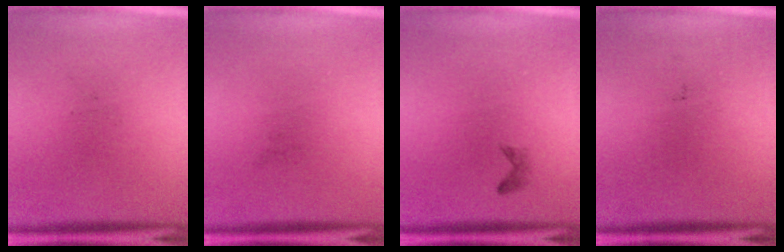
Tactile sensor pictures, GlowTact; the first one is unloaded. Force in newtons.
{"total": 0.0}
{"total": 0.7}
{"total": 0.0}